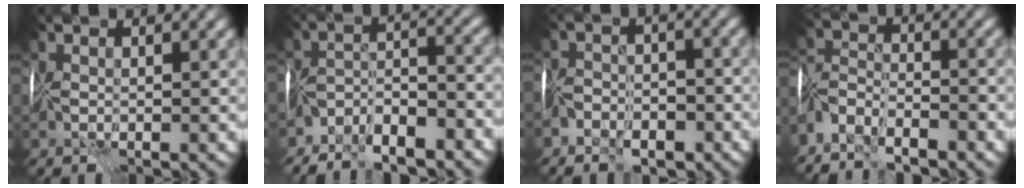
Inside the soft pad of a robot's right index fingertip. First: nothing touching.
{"total": 6.5, "force": [-5.5, 1.6, 3.0], "torque": [-0.036, 0.002, -0.103]}
{"total": 5.9, "force": [-4.8, 3.1, 1.5], "torque": [0.007, -0.003, -0.082]}
{"total": 5.8, "force": [-5.0, 2.1, 2.0], "torque": [-0.030, -0.006, -0.104]}